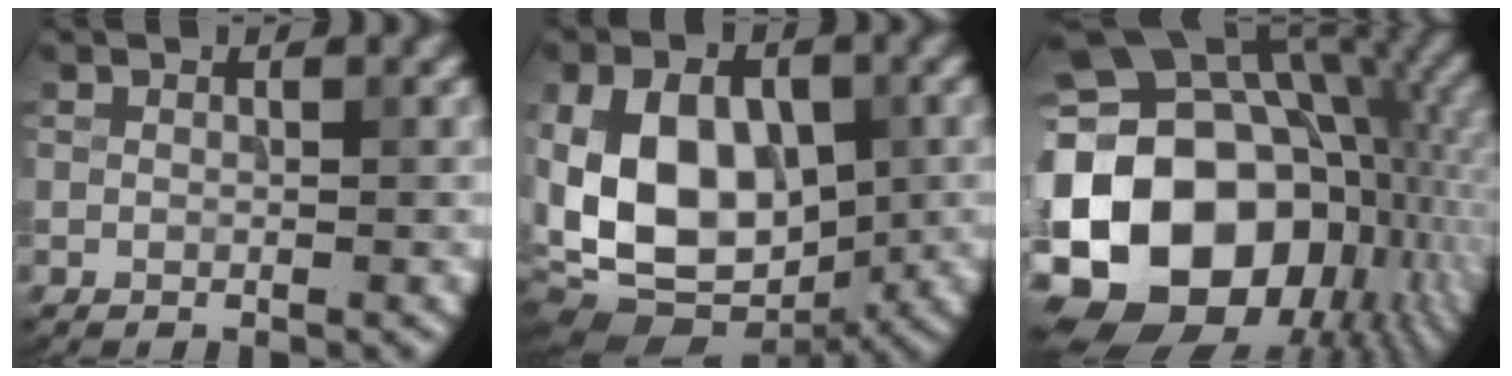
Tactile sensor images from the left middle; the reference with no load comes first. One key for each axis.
{"total": 12.0, "fx": -1.1, "fy": 7.8, "fz": 9.0, "tx": -0.168, "ty": 0.000, "tz": -0.032}
{"total": 22.2, "fx": -3.5, "fy": 16.7, "fz": 14.2, "tx": -0.275, "ty": -0.007, "tz": -0.052}